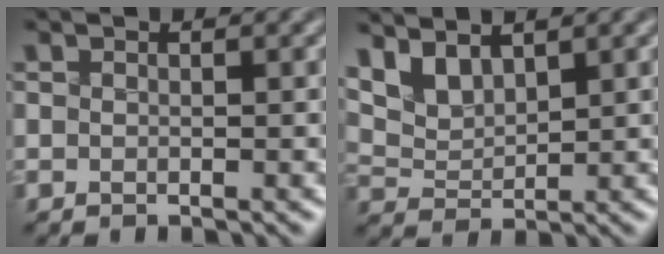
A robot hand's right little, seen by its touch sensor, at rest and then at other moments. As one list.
[{"total": 3.9, "force": [2.7, 1.9, 2.0], "torque": [-0.053, 0.003, 0.066]}]